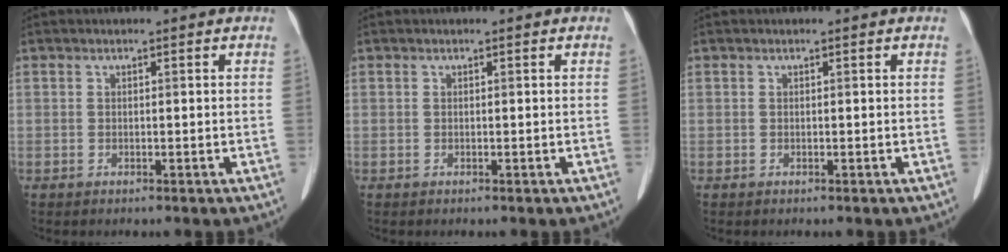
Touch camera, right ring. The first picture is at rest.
{"total": 0.0}
{"total": 0.0}